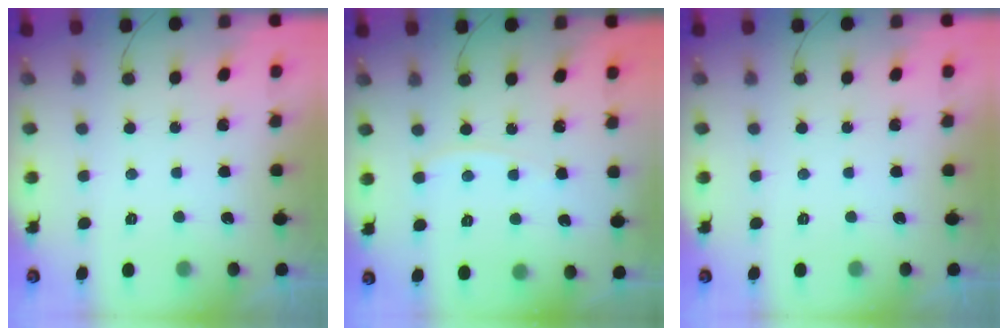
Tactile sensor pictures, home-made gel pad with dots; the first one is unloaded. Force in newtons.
{"total": 2.9, "press": 2.9, "slide": 0.3}
{"total": 0.0}